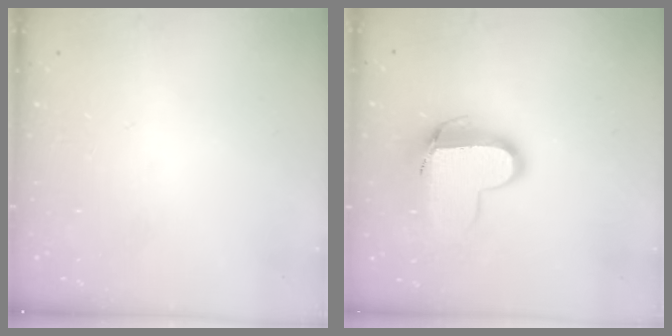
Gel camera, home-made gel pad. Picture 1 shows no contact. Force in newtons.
{"total": 11.4, "press": 11.4, "slide": 1.1}